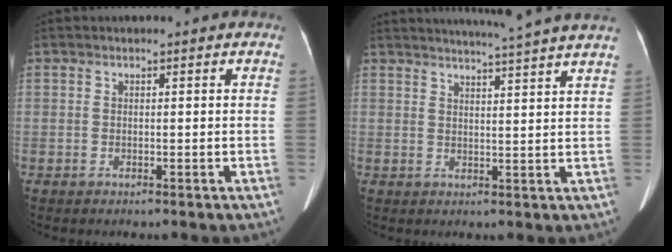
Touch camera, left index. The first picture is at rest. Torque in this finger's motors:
{"motor_torque": [0.20, -1.05, -0.03, 0.05]}